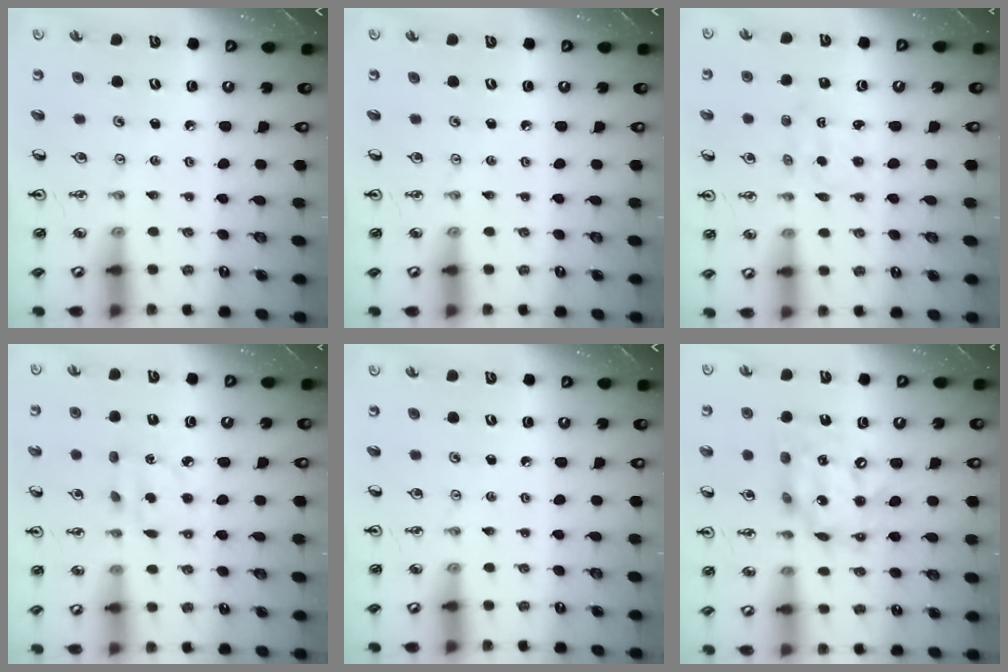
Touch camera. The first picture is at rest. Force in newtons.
{"total": 0.0}
{"total": 1.8, "press": 1.7, "slide": 0.3}
{"total": 2.9, "press": 2.9, "slide": 0.0}
{"total": 0.0}
{"total": 14.3, "press": 14.2, "slide": 1.0}